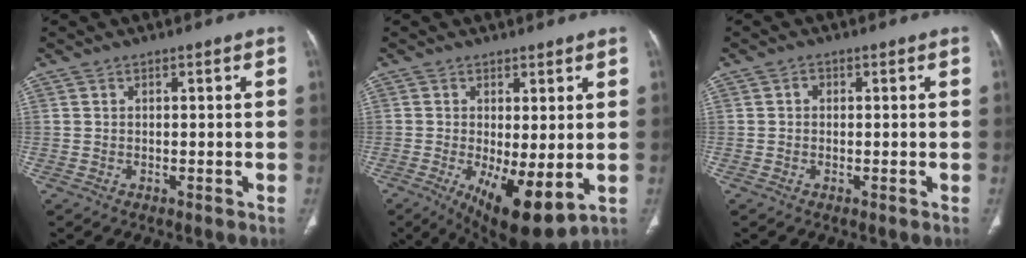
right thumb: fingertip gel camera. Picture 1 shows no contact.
{"total": 11.0, "force": [-2.1, 4.0, 10.0], "torque": [-0.162, -0.026, -0.018]}
{"total": 1.0, "force": [0.1, 0.8, 0.5], "torque": [-0.004, 0.003, 0.001]}